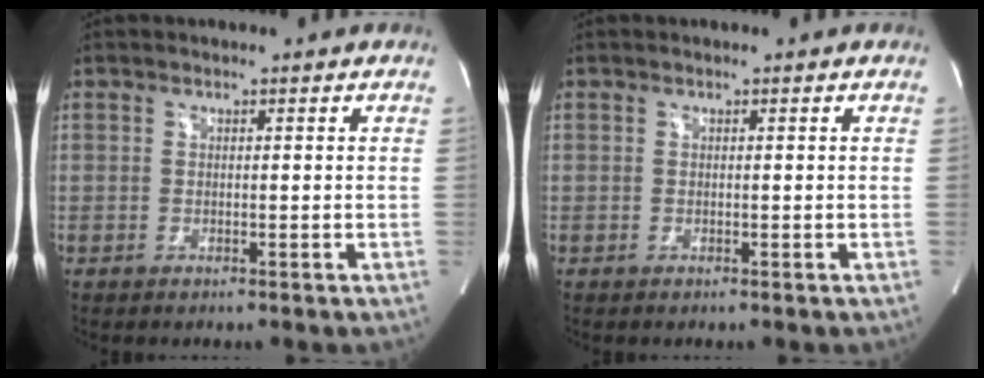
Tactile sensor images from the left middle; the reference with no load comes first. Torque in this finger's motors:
{"motor_torque": [-0.01, 0.02, -0.04, 0.00]}